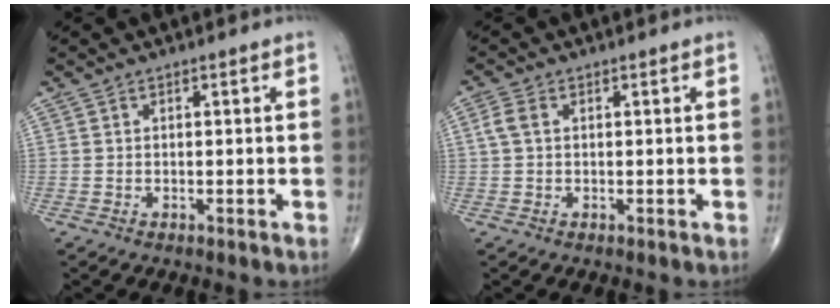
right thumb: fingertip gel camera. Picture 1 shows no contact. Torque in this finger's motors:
{"motor_torque": [-0.04, 0.03, 0.14, -0.11, 0.02]}